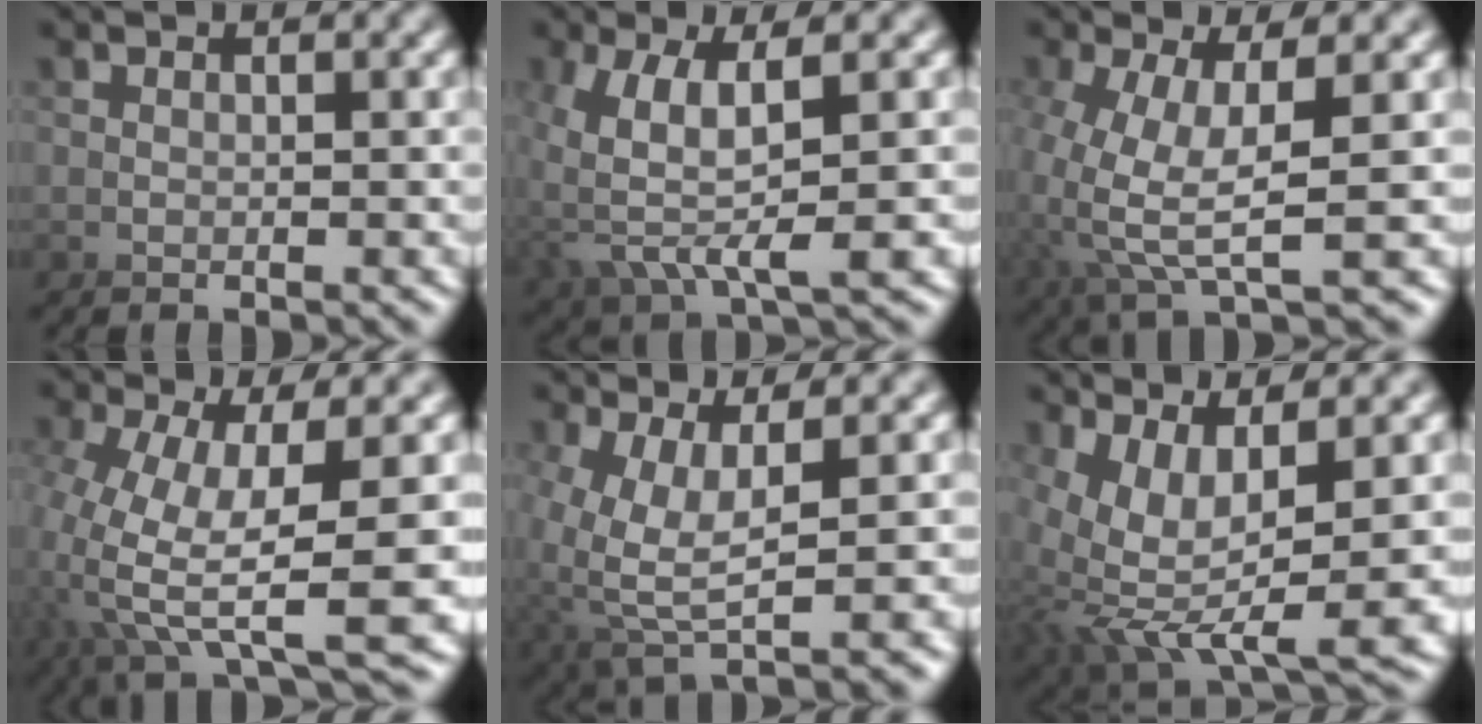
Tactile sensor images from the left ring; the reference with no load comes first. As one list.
[{"total": 2.7, "force": [0.4, -0.6, 2.6], "torque": [-0.103, -0.007, 0.019]}, {"total": 3.1, "force": [0.3, -2.8, 1.2], "torque": [-0.052, 0.019, 0.000]}, {"total": 4.2, "force": [0.9, -0.9, 4.0], "torque": [-0.105, 0.014, 0.009]}, {"total": 2.7, "force": [0.3, -1.6, 2.2], "torque": [-0.065, -0.007, 0.012]}, {"total": 3.6, "force": [-1.3, 1.0, 3.2], "torque": [-0.109, -0.028, -0.009]}]